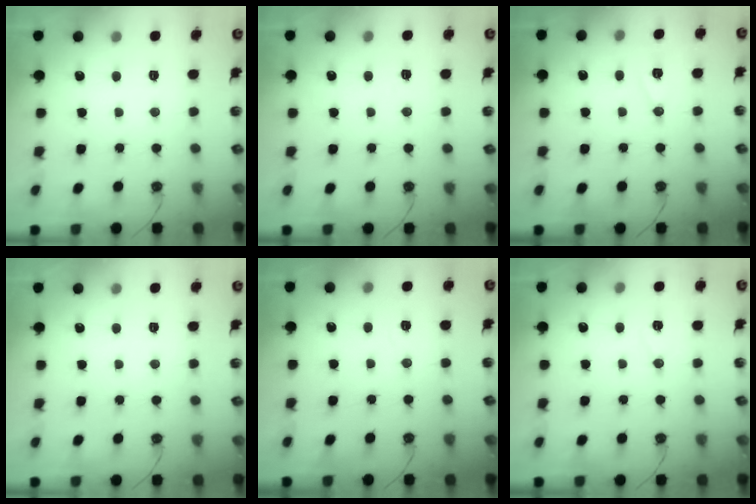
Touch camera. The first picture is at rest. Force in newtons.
{"total": 3.9, "press": 3.6, "slide": 1.6}
{"total": 7.5, "press": 6.6, "slide": 3.6}
{"total": 0.0}
{"total": 5.2, "press": 4.8, "slide": 1.8}
{"total": 6.3, "press": 5.0, "slide": 3.8}